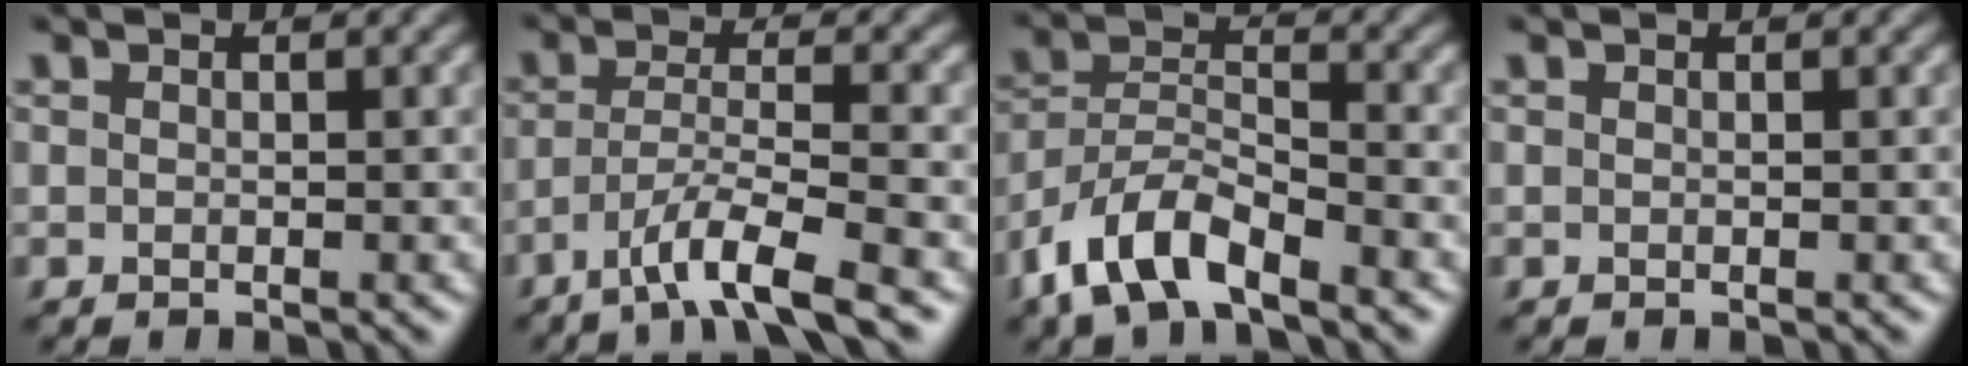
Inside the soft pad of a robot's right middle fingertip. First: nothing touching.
{"total": 5.6, "force": [-3.6, 0.8, 4.2], "torque": [-0.074, 0.002, -0.070]}
{"total": 6.7, "force": [-4.7, 2.4, 4.1], "torque": [-0.077, 0.001, -0.098]}
{"total": 0.0}